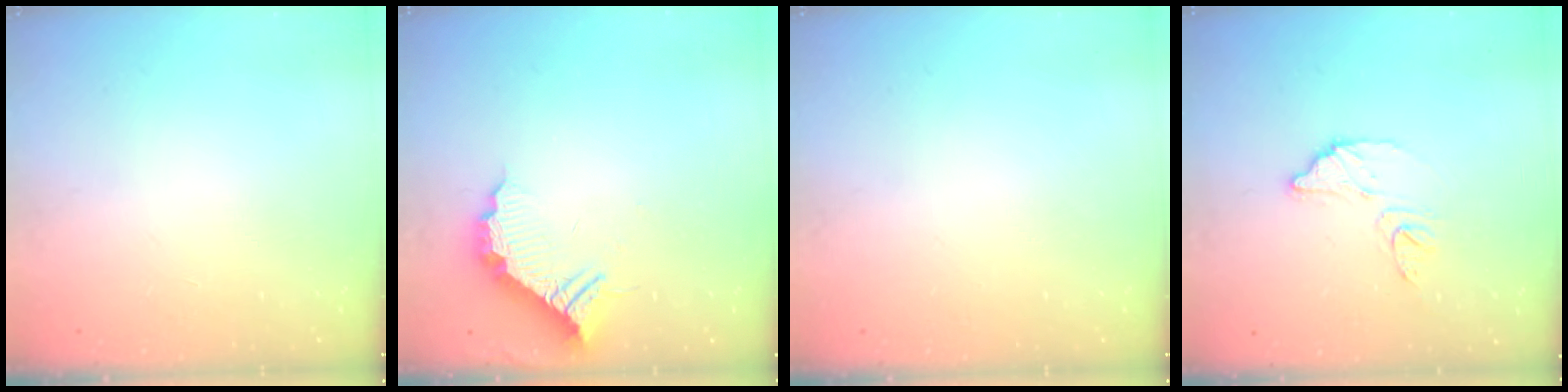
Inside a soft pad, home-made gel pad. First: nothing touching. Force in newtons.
{"total": 11.5, "press": 11.4, "slide": 0.7}
{"total": 0.0}
{"total": 10.7, "press": 10.6, "slide": 0.7}